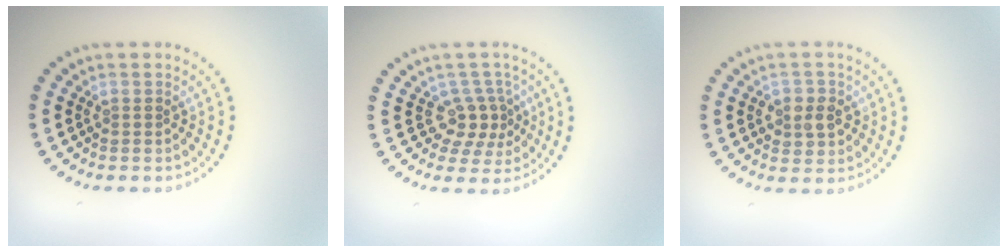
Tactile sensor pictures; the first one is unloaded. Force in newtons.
{"total": 2.9, "press": 2.3, "slide": 1.7}
{"total": 2.3, "press": 2.3, "slide": 0.2}